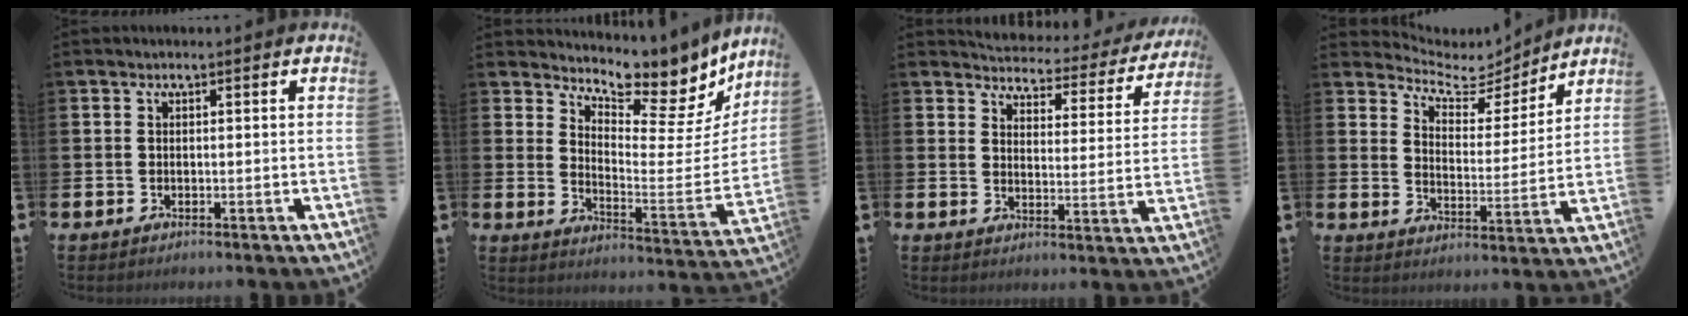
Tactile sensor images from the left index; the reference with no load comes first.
{"total": 8.2, "force": [7.6, 1.9, 2.4], "torque": [-0.050, -0.078, 0.125]}
{"total": 3.7, "force": [3.5, 1.1, 0.6], "torque": [-0.022, -0.037, 0.051]}
{"total": 5.6, "force": [5.2, 1.9, 0.7], "torque": [-0.035, -0.046, 0.084]}